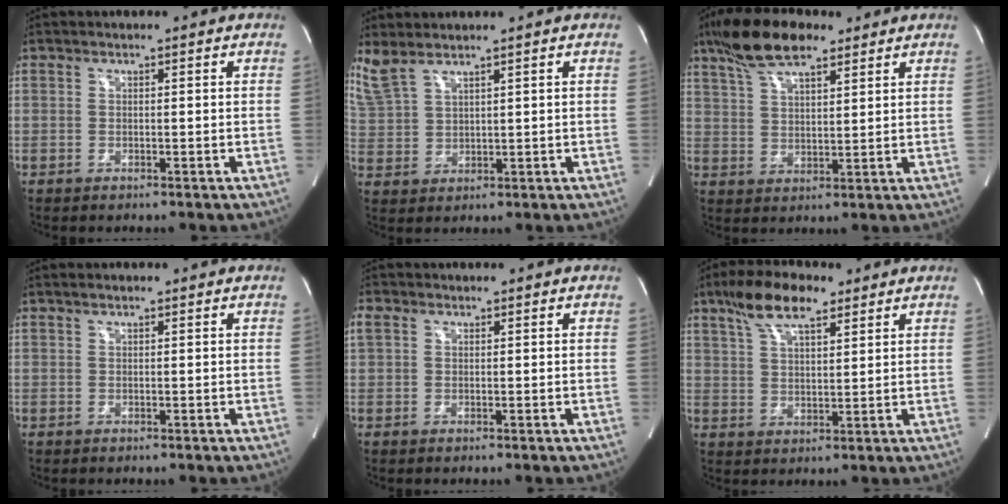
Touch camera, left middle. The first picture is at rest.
{"total": 5.7, "force": [4.9, 1.4, 2.5], "torque": [-0.077, 0.009, 0.121]}
{"total": 10.9, "force": [7.8, 3.4, 6.8], "torque": [-0.132, 0.018, 0.142]}
{"total": 0.8, "force": [0.6, 0.2, 0.5], "torque": [-0.012, 0.009, 0.010]}
{"total": 2.5, "force": [0.9, 1.9, 1.3], "torque": [-0.047, 0.023, 0.023]}
{"total": 9.5, "force": [6.3, 3.1, 6.4], "torque": [-0.127, 0.019, 0.115]}